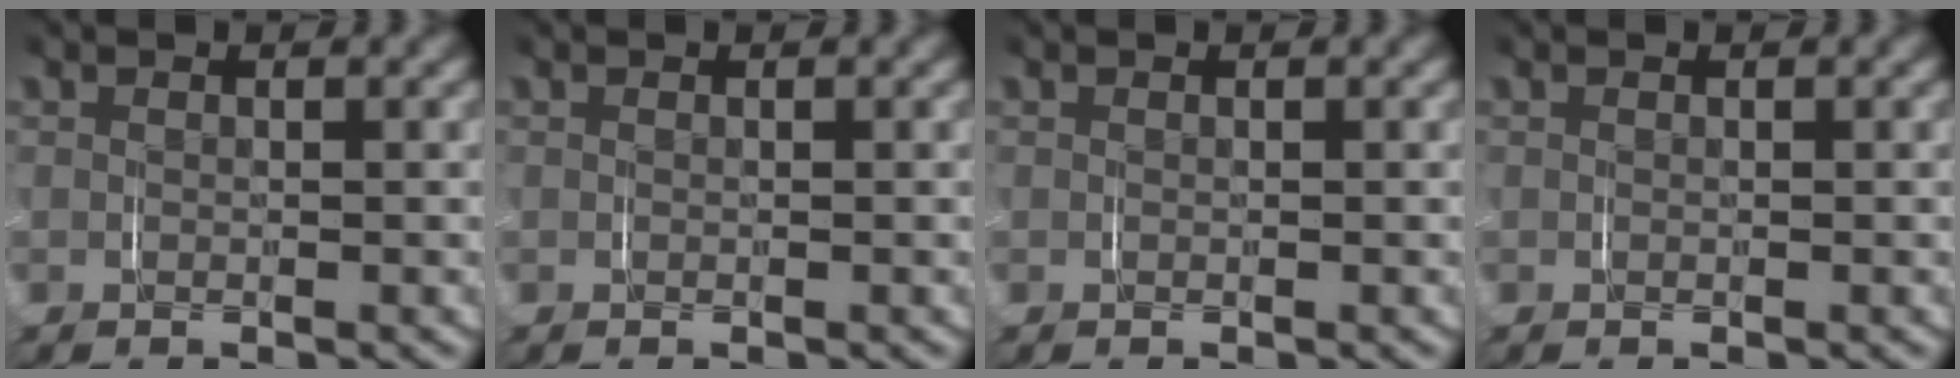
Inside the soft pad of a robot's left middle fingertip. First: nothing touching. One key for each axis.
{"total": 0.0}
{"total": 0.0}
{"total": 0.0}